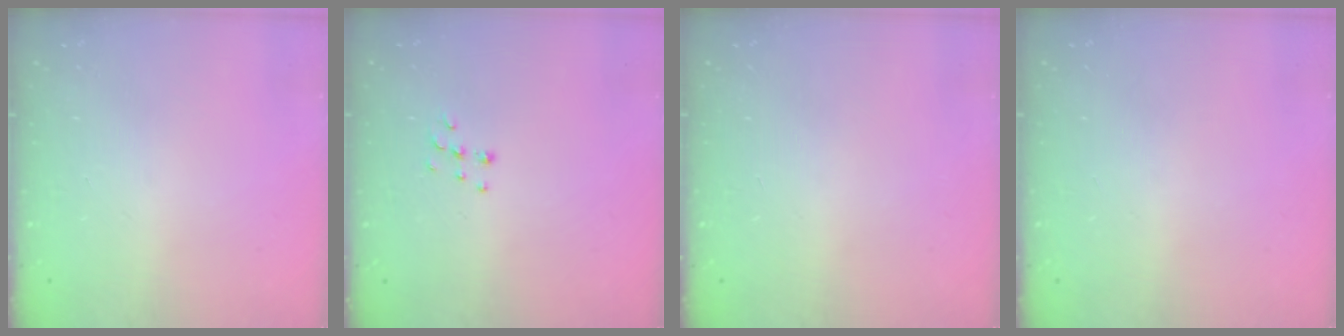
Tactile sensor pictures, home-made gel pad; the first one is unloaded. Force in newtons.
{"total": 5.8, "press": 5.8, "slide": 0.4}
{"total": 0.0}
{"total": 0.0}